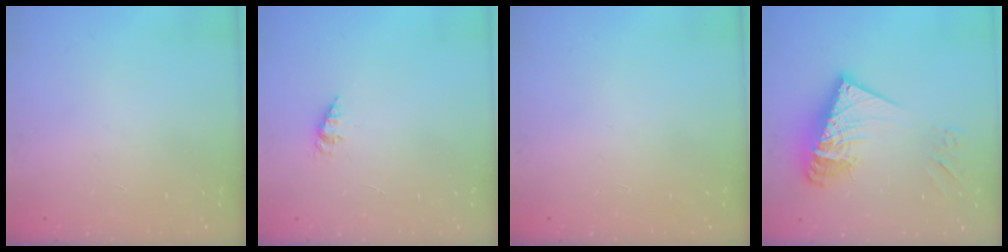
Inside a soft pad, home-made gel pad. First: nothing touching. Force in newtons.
{"total": 2.1, "press": 2.1, "slide": 0.3}
{"total": 0.0}
{"total": 17.3, "press": 17.2, "slide": 1.9}